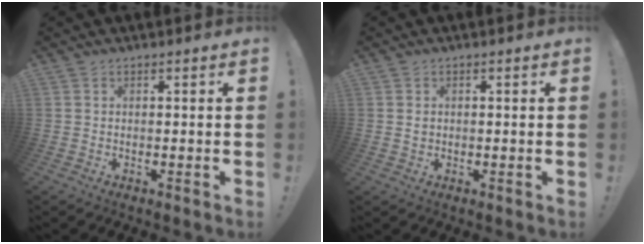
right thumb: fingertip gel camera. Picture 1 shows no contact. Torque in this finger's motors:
{"motor_torque": [-0.16, 0.15, -0.27, 0.28, -0.02]}